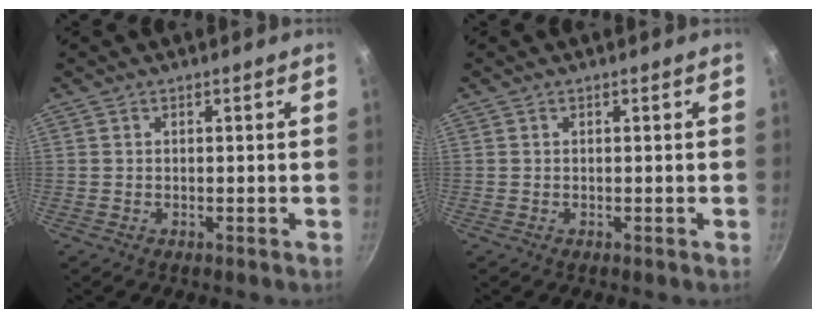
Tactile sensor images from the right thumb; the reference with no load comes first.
{"total": 0.0}